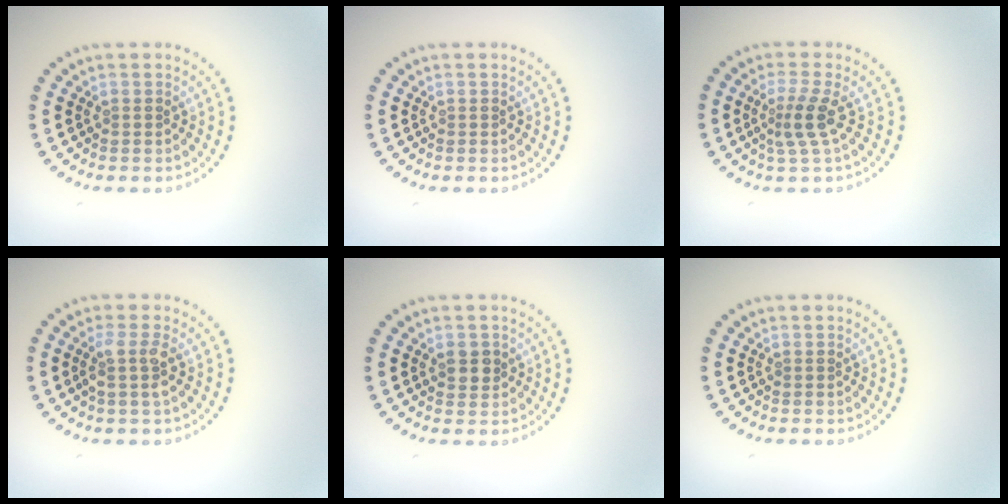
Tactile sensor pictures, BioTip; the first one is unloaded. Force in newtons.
{"total": 0.0}
{"total": 2.6, "press": 1.7, "slide": 1.9}
{"total": 2.1, "press": 1.6, "slide": 1.3}
{"total": 1.6, "press": 1.6, "slide": 0.4}
{"total": 0.0}